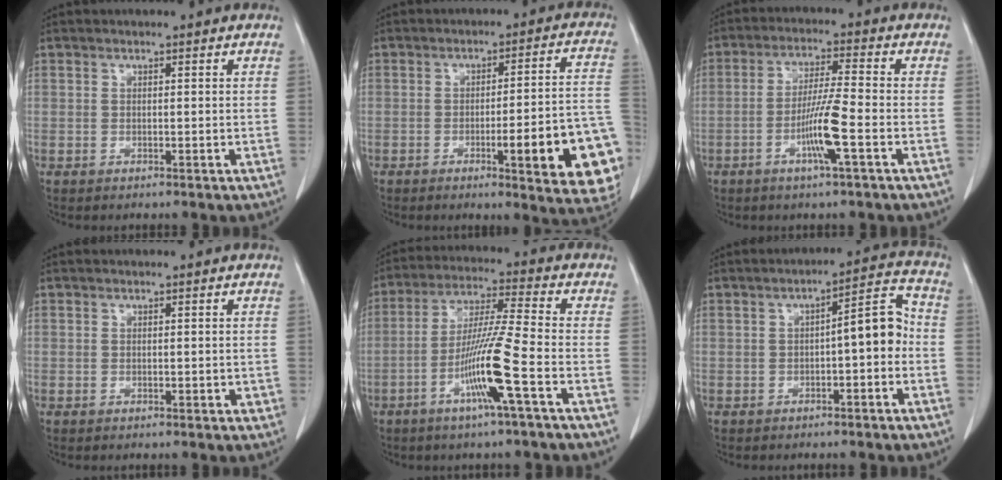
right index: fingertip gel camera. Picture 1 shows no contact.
{"total": 16.6, "force": [-5.5, 2.4, 15.5], "torque": [-0.107, 0.023, -0.056]}
{"total": 7.6, "force": [-2.8, -0.4, 7.0], "torque": [-0.137, -0.005, -0.054]}
{"total": 1.1, "force": [-0.2, 0.8, 0.8], "torque": [-0.007, 0.003, 0.001]}
{"total": 11.2, "force": [-4.5, -1.2, 10.2], "torque": [-0.199, -0.007, -0.088]}
{"total": 6.6, "force": [-1.0, 1.5, 6.3], "torque": [-0.081, 0.029, -0.017]}